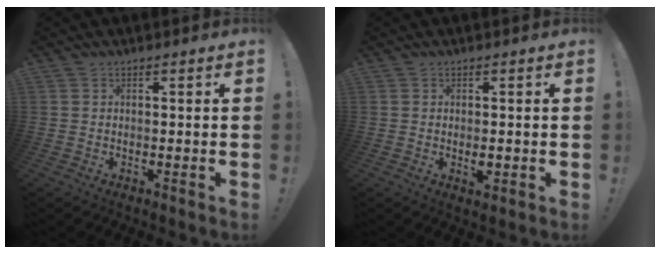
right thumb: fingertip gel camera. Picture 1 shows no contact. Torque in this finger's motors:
{"motor_torque": [0.01, 0.12, 0.34, -0.42, 0.09]}